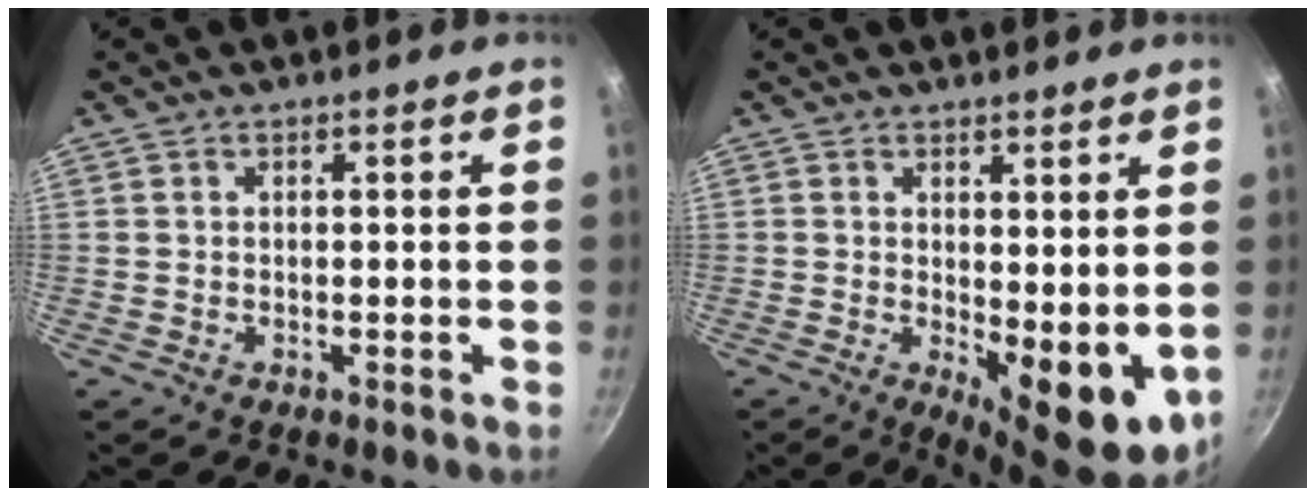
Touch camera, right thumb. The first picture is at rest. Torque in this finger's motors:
{"motor_torque": [-0.28, 0.93, 0.98, 0.00, 0.09]}